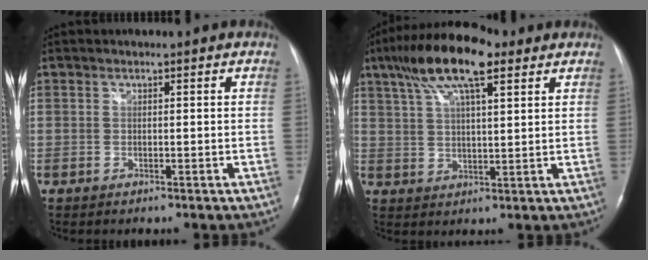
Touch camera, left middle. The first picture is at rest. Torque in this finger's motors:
{"motor_torque": [1.50, -0.64, 0.26, 0.18]}